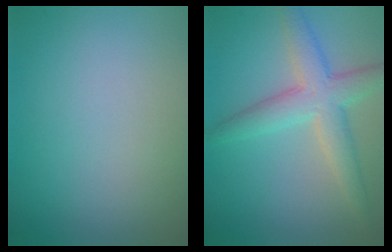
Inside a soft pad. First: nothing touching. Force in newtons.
{"total": 4.7, "press": 4.7, "slide": 0.1}